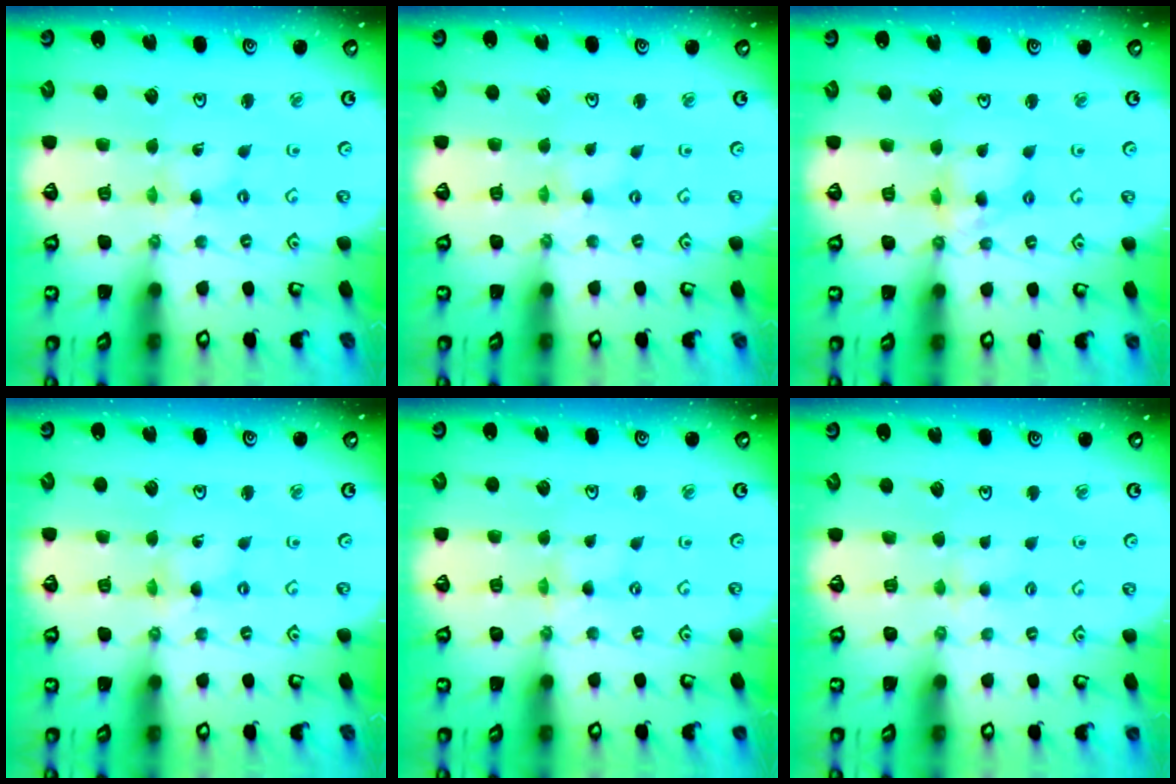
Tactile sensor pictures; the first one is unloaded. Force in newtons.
{"total": 0.0}
{"total": 7.2, "press": 7.1, "slide": 0.6}
{"total": 0.9, "press": 0.9, "slide": 0.2}
{"total": 0.0}
{"total": 2.8, "press": 2.7, "slide": 0.5}